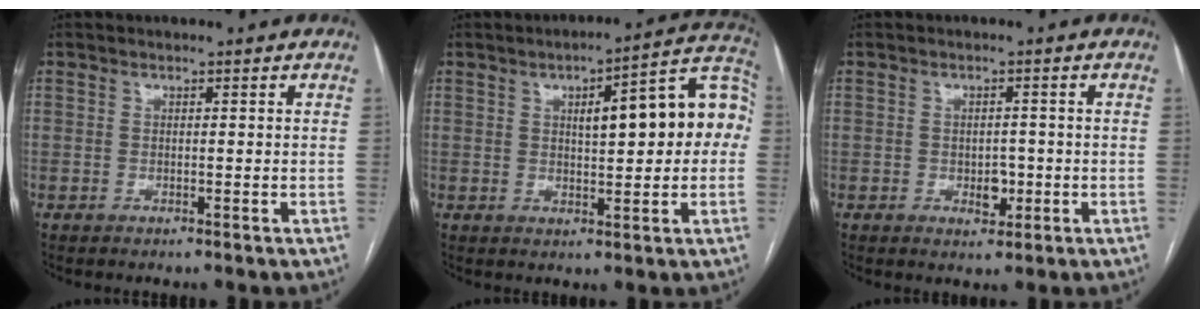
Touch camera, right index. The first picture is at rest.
{"total": 13.5, "force": [1.8, 3.5, 12.9], "torque": [-0.167, 0.043, 0.025]}
{"total": 2.9, "force": [-0.8, 1.7, 2.1], "torque": [-0.027, 0.003, -0.006]}